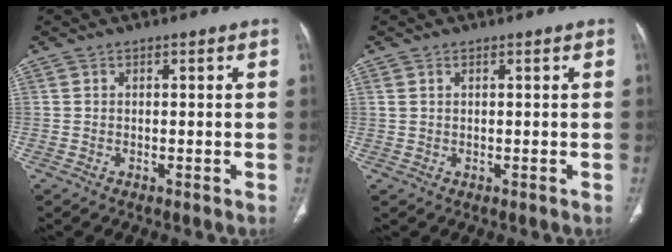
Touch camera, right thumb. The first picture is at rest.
{"total": 1.0, "force": [0.5, 0.6, 0.6], "torque": [-0.017, 0.008, 0.015]}